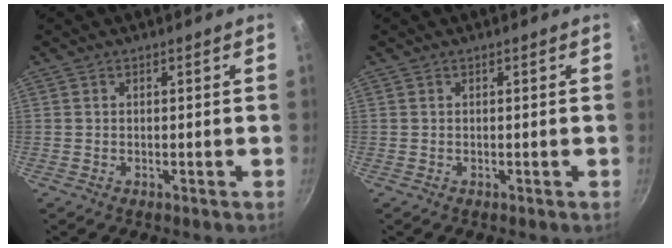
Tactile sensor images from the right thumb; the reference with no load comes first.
{"total": 0.0}